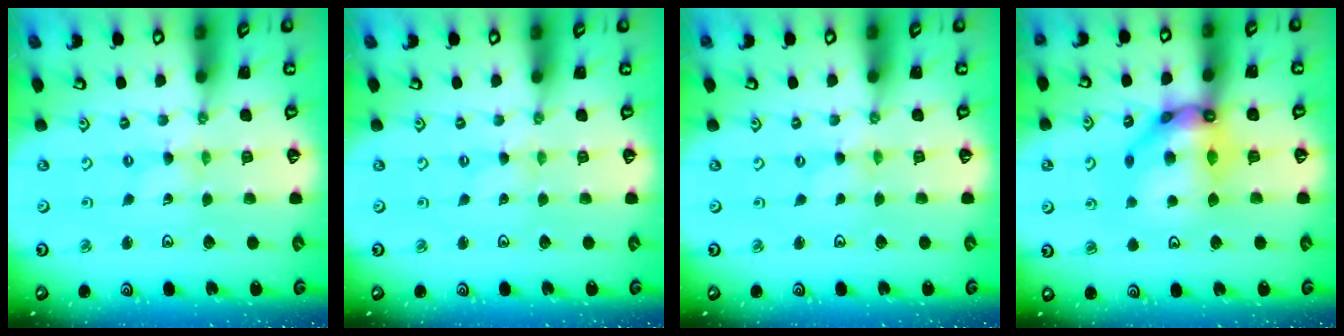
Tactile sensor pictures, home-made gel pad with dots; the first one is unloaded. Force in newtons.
{"total": 0.0}
{"total": 0.0}
{"total": 14.5, "press": 14.4, "slide": 1.3}